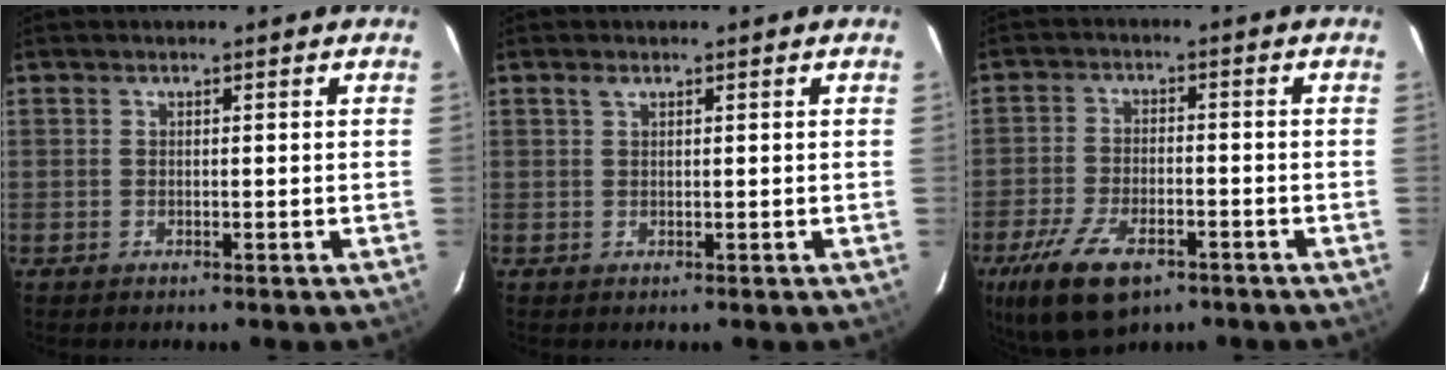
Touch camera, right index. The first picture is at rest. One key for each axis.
{"total": 0.8, "fx": 0.5, "fy": 0.3, "fz": 0.5, "tx": -0.010, "ty": 0.003, "tz": 0.009}
{"total": 13.1, "fx": -8.0, "fy": 5.9, "fz": 8.5, "tx": -0.194, "ty": -0.027, "tz": -0.141}